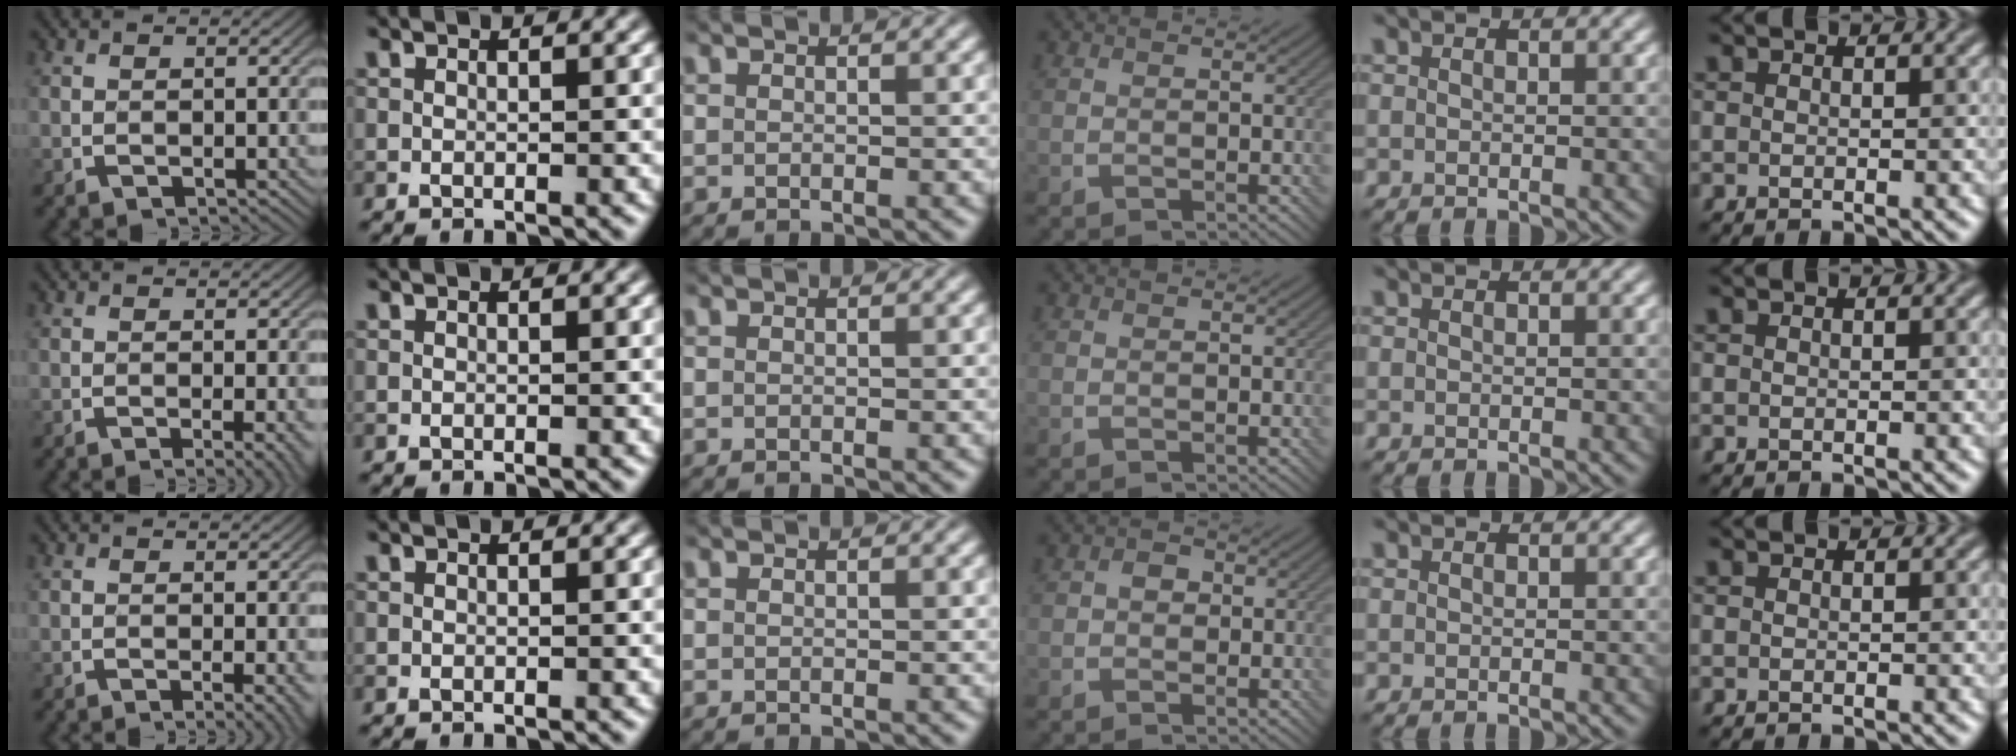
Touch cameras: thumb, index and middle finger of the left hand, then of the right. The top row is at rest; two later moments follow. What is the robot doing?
{"motion": "screw", "object": "bottle cap"}